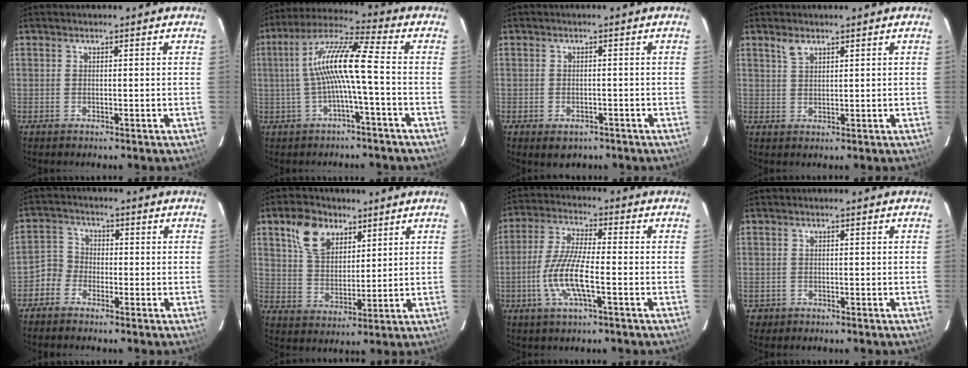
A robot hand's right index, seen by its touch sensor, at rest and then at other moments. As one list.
[{"total": 10.8, "force": [-1.2, 0.2, 10.8], "torque": [-0.219, 0.019, -0.020]}, {"total": 3.7, "force": [-2.1, 2.5, 1.6], "torque": [-0.033, -0.008, -0.023]}, {"total": 2.3, "force": [1.7, 1.1, 1.2], "torque": [-0.022, 0.003, 0.035]}, {"total": 3.9, "force": [-2.3, 3.1, 0.3], "torque": [-0.003, 0.017, -0.054]}, {"total": 10.0, "force": [5.5, 6.2, 5.5], "torque": [-0.107, 0.023, 0.107]}, {"total": 10.2, "force": [-3.1, 1.9, 9.5], "torque": [-0.200, -0.003, -0.063]}, {"total": 2.0, "force": [-0.6, 1.9, 0.2], "torque": [-0.006, 0.001, -0.005]}]